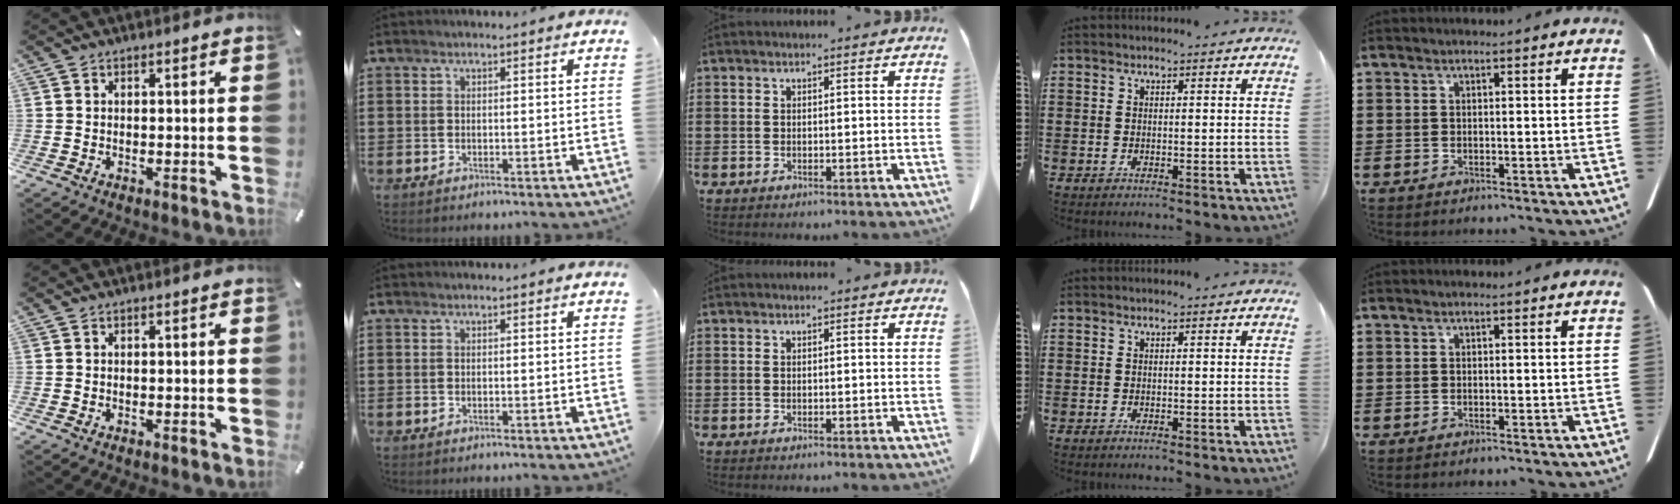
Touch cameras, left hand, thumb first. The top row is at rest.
{}